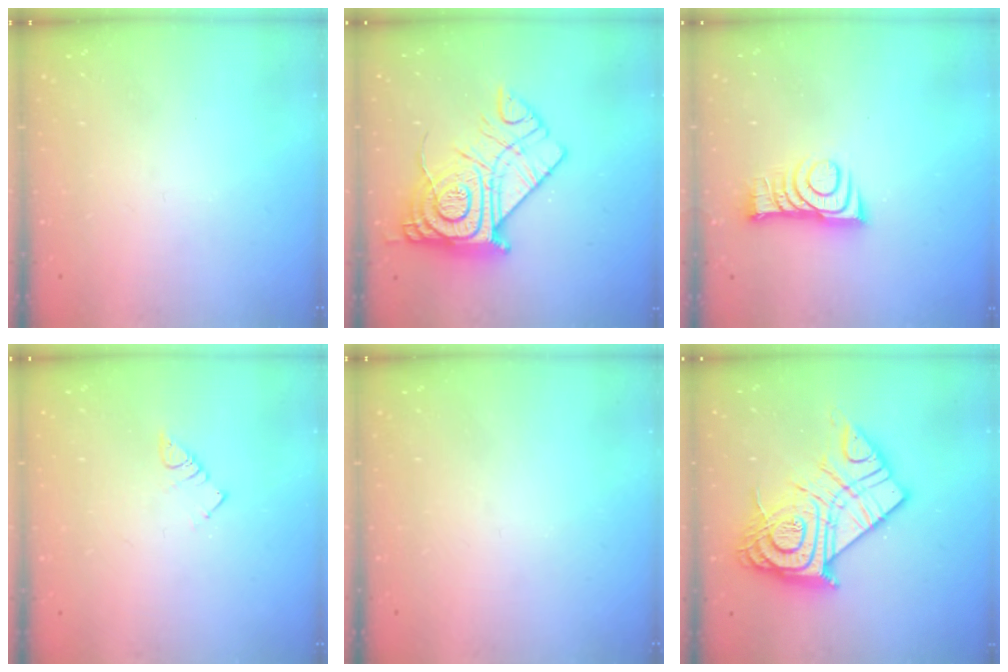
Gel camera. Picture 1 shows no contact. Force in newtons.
{"total": 21.8, "press": 21.8, "slide": 2.0}
{"total": 9.3, "press": 9.3, "slide": 0.7}
{"total": 2.9, "press": 2.9, "slide": 0.5}
{"total": 0.0}
{"total": 24.3, "press": 24.1, "slide": 2.4}